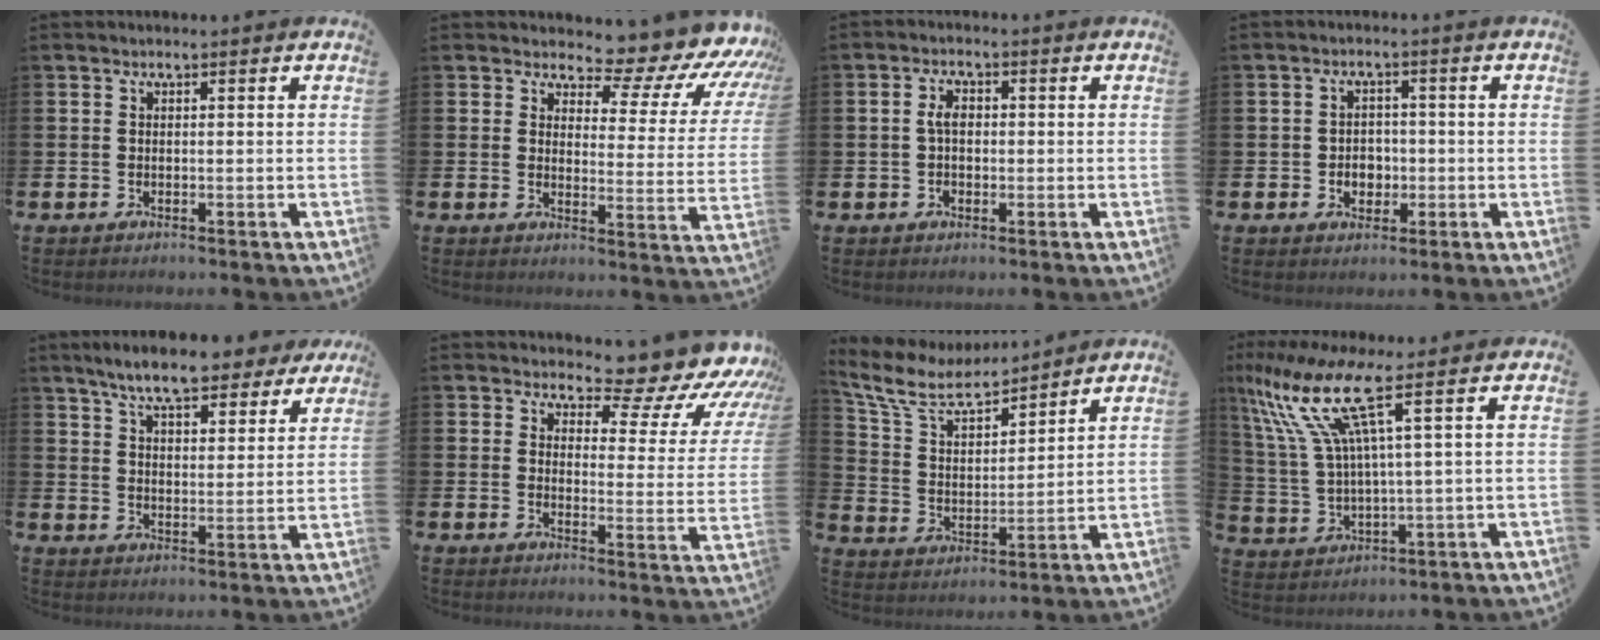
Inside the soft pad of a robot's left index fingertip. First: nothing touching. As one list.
[{"total": 6.1, "force": [5.1, 2.7, 1.9], "torque": [-0.026, -0.062, 0.075]}, {"total": 2.8, "force": [0.1, 1.8, 2.1], "torque": [-0.038, 0.005, 0.000]}, {"total": 2.8, "force": [-0.6, 2.4, 1.3], "torque": [-0.022, 0.003, -0.018]}, {"total": 8.8, "force": [7.8, 1.7, 3.5], "torque": [-0.080, -0.033, 0.139]}, {"total": 7.0, "force": [5.9, 2.8, 2.5], "torque": [-0.028, -0.069, 0.090]}, {"total": 8.0, "force": [7.1, 2.4, 2.8], "torque": [-0.096, -0.043, 0.126]}, {"total": 12.3, "force": [6.3, 2.5, 10.2], "torque": [-0.238, -0.022, 0.100]}]